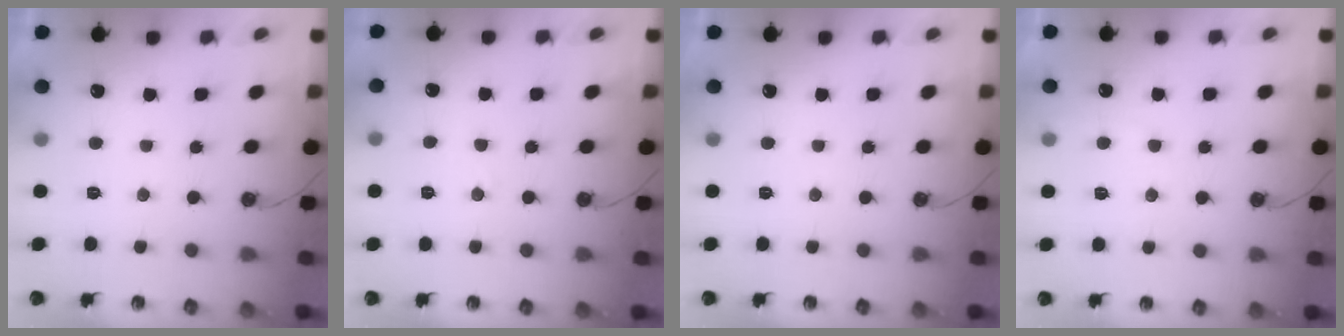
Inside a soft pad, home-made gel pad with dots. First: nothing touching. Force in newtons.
{"total": 3.9, "press": 3.9, "slide": 0.6}
{"total": 0.0}
{"total": 5.2, "press": 5.1, "slide": 0.7}